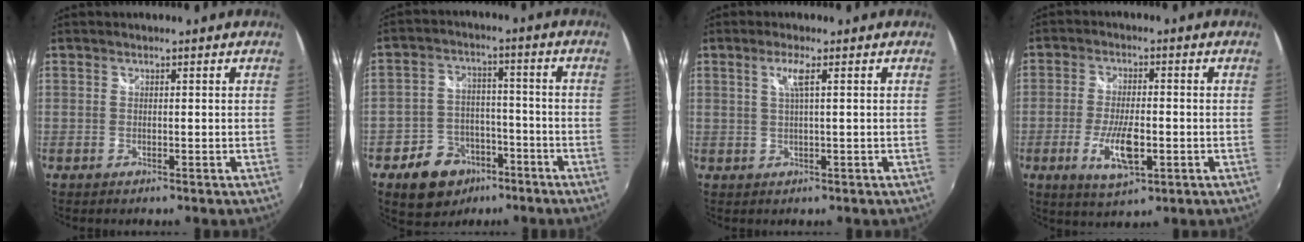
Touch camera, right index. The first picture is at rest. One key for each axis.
{"total": 10.9, "fx": -6.6, "fy": 8.0, "fz": 3.6, "tx": -0.088, "ty": 0.027, "tz": -0.084}
{"total": 2.6, "fx": 0.8, "fy": -0.4, "fz": 2.4, "tx": -0.047, "ty": -0.002, "tz": 0.015}
{"total": 8.6, "fx": -2.7, "fy": 3.0, "fz": 7.5, "tx": -0.153, "ty": -0.012, "tz": -0.048}